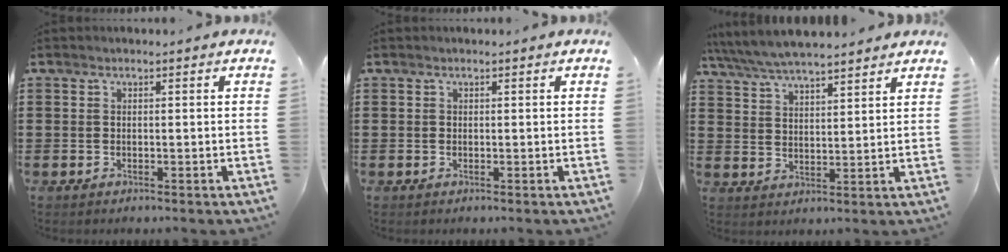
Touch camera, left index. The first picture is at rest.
{"total": 0.0}
{"total": 6.0, "force": [5.7, 0.6, 1.9], "torque": [-0.058, -0.019, 0.102]}